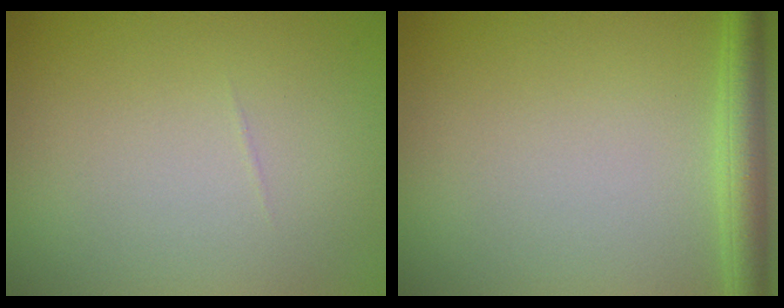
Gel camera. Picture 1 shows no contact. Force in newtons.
{"total": 3.1, "press": 3.1, "slide": 0.2}